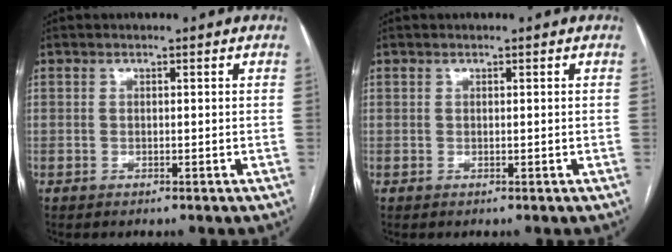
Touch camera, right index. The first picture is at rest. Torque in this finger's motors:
{"motor_torque": [0.00, 0.00, 0.00, 0.00]}